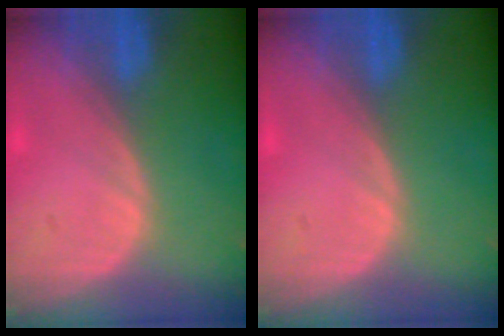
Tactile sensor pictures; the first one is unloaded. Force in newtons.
{"total": 0.0}